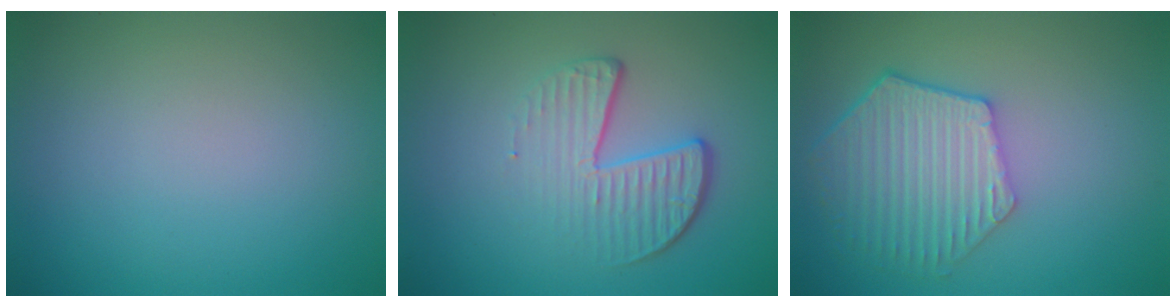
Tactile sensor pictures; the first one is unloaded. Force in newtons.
{"total": 4.3, "press": 2.8, "slide": 3.3}
{"total": 5.7, "press": 4.7, "slide": 3.3}